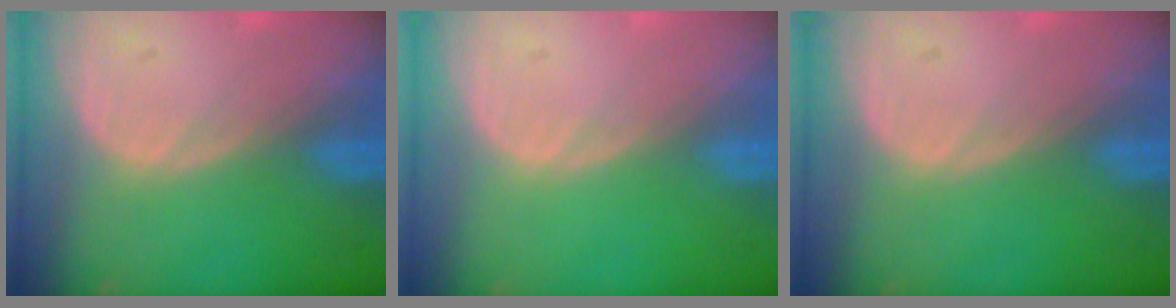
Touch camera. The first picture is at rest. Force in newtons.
{"total": 0.0}
{"total": 0.0}